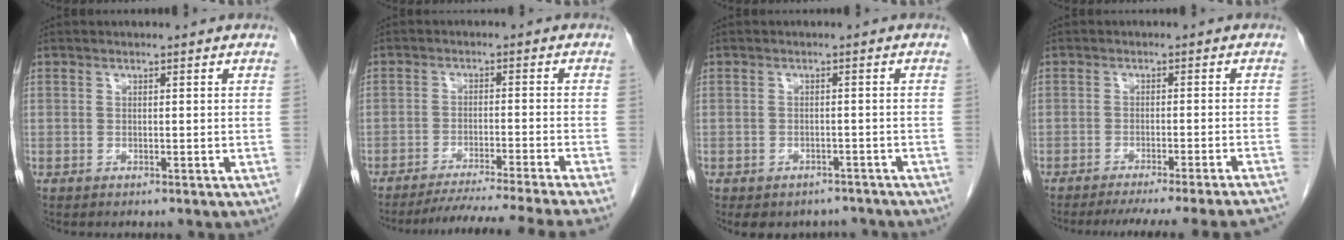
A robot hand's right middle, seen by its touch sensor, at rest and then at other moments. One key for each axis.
{"total": 15.4, "fx": -13.8, "fy": -2.7, "fz": 6.2, "tx": -0.081, "ty": -0.042, "tz": -0.201}
{"total": 7.1, "fx": -6.0, "fy": 3.7, "fz": 1.3, "tx": -0.010, "ty": 0.007, "tz": -0.069}
{"total": 18.3, "fx": -17.1, "fy": -1.6, "fz": 6.6, "tx": -0.058, "ty": -0.035, "tz": -0.214}